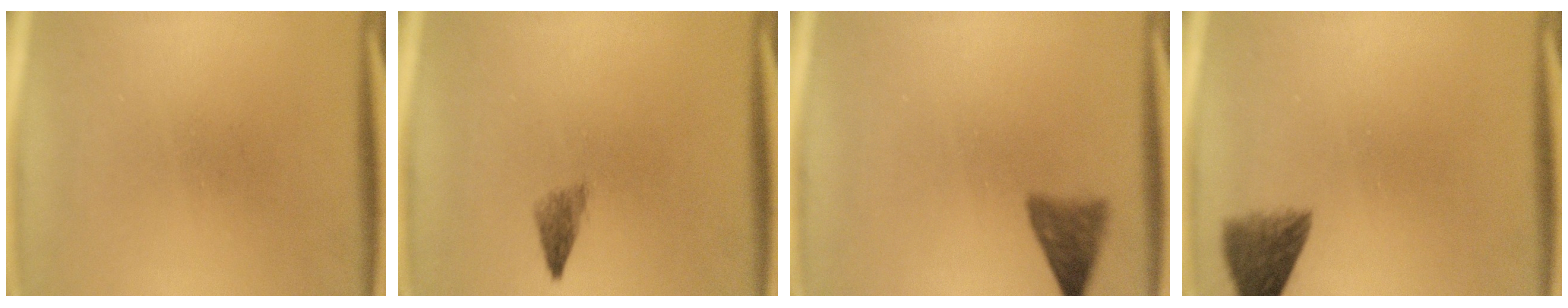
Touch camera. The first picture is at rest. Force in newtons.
{"total": 1.9}
{"total": 3.5}
{"total": 5.0}